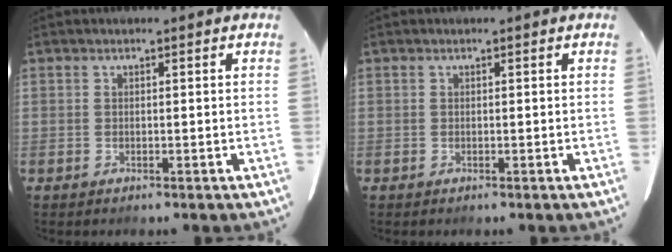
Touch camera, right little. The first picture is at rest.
{"total": 0.0}